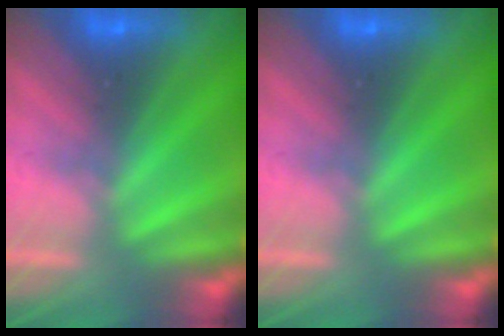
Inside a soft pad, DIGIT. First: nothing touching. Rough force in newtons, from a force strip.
{"total": 0.0}